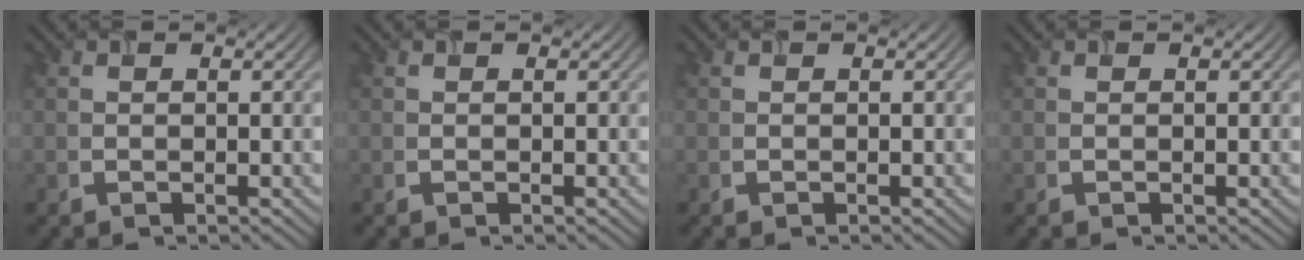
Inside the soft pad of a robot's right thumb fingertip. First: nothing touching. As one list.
[{"total": 0.0}, {"total": 0.0}, {"total": 0.0}]